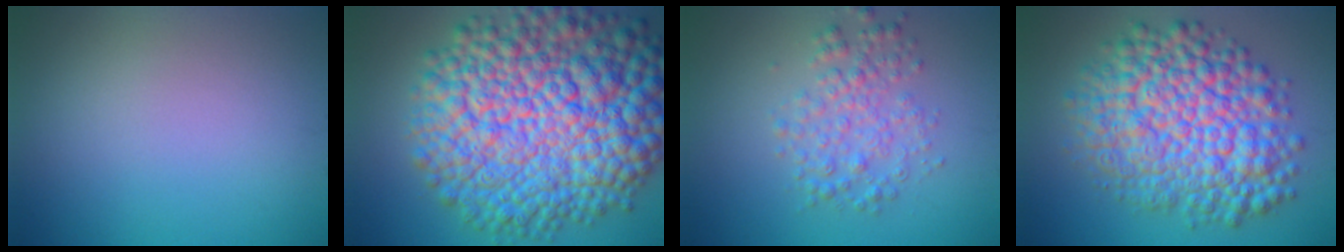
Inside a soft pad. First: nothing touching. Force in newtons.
{"total": 16.7, "press": 16.7, "slide": 0.4}
{"total": 3.1, "press": 3.1, "slide": 0.0}
{"total": 11.2, "press": 11.2, "slide": 0.3}